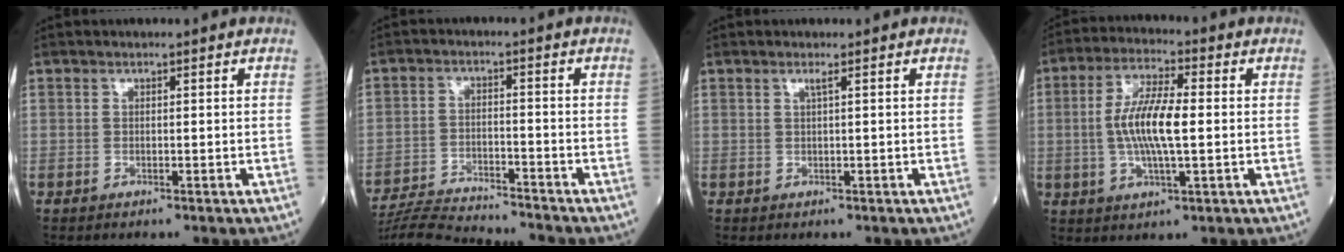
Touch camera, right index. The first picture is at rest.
{"total": 11.6, "force": [-11.3, 0.0, 2.7], "torque": [-0.048, -0.005, -0.188]}
{"total": 0.7, "force": [0.3, -0.2, 0.6], "torque": [-0.019, -0.002, 0.009]}
{"total": 9.7, "force": [-0.1, 1.9, 9.5], "torque": [-0.190, 0.003, -0.005]}